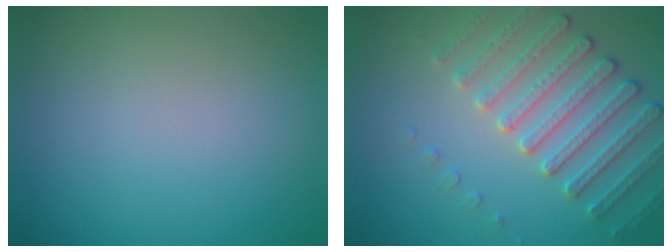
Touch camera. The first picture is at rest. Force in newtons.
{"total": 4.3, "press": 4.1, "slide": 1.3}